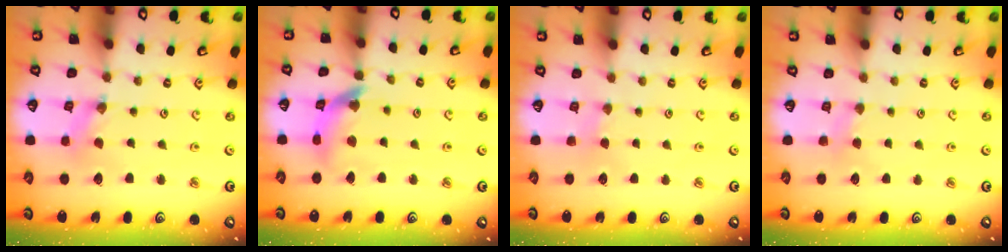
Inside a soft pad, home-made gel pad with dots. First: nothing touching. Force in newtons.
{"total": 11.3, "press": 11.3, "slide": 1.4}
{"total": 1.7, "press": 1.6, "slide": 0.3}
{"total": 2.2, "press": 2.2, "slide": 0.4}